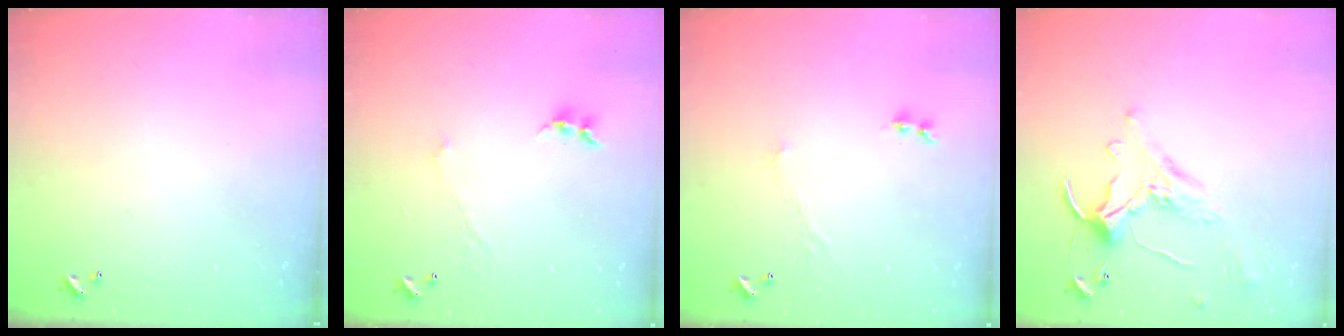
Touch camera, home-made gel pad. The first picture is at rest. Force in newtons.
{"total": 0.0}
{"total": 1.2, "press": 0.7, "slide": 1.0}
{"total": 1.1, "press": 0.3, "slide": 1.0}